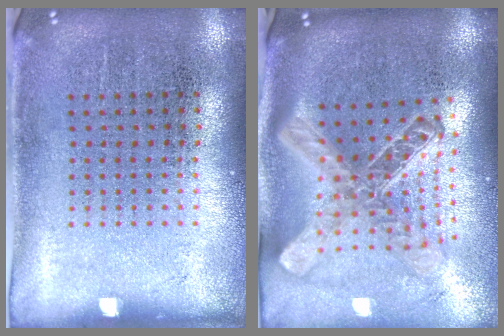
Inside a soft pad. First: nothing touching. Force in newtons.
{"total": 2.6, "press": 1.9, "slide": 1.8}